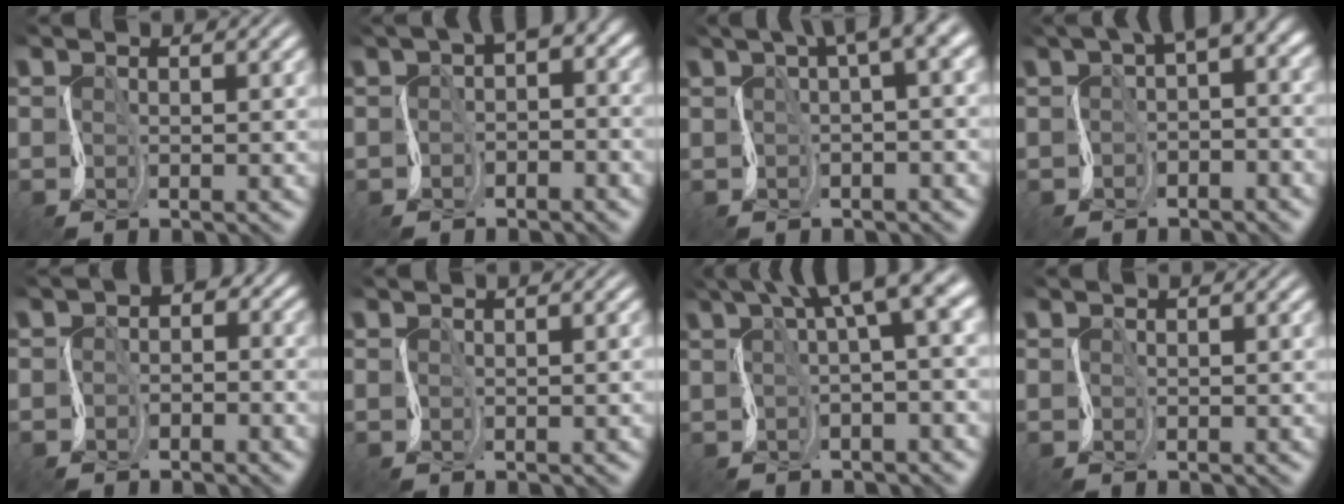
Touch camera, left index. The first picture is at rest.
{"total": 4.1, "force": [-0.2, 2.4, 3.3], "torque": [-0.037, 0.009, -0.013]}
{"total": 5.6, "force": [2.0, 1.3, 5.1], "torque": [-0.062, 0.017, 0.029]}
{"total": 5.7, "force": [0.4, 3.0, 4.8], "torque": [-0.060, 0.003, -0.001]}
{"total": 3.1, "force": [-0.8, 2.2, 2.0], "torque": [-0.017, 0.008, -0.023]}
{"total": 0.9, "force": [-0.3, 0.4, 0.8], "torque": [-0.003, 0.001, -0.003]}
{"total": 8.7, "force": [3.6, 2.4, 7.5], "torque": [-0.099, 0.027, 0.056]}
{"total": 0.0}